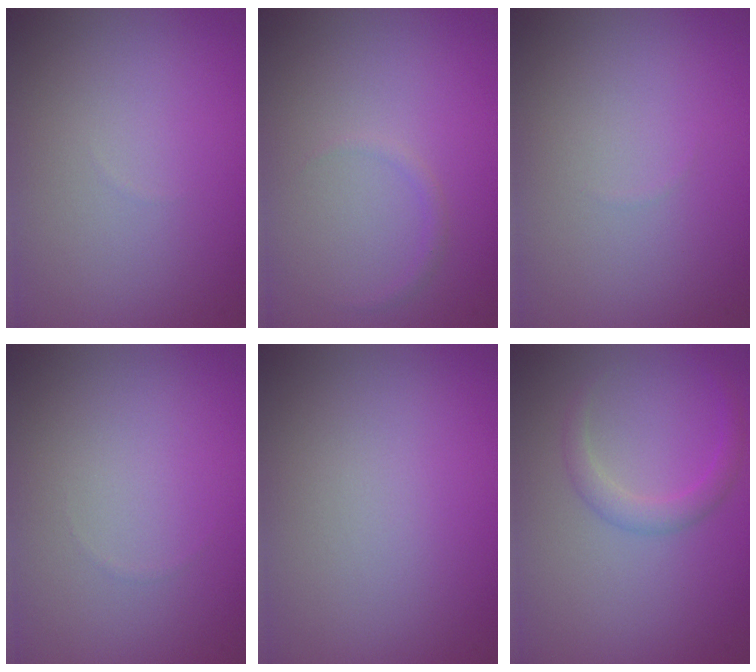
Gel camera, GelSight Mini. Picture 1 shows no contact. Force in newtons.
{"total": 0.6, "press": 0.6, "slide": 0.1}
{"total": 0.0}
{"total": 0.0}
{"total": 0.0}
{"total": 1.8, "press": 1.8, "slide": 0.0}